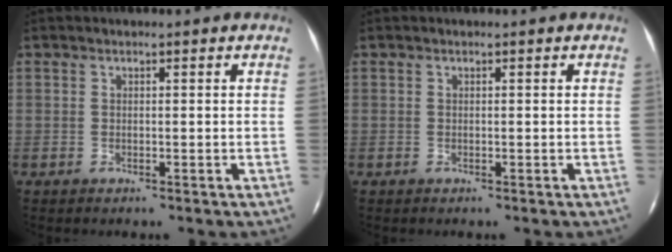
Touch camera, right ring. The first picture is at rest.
{"total": 0.0}